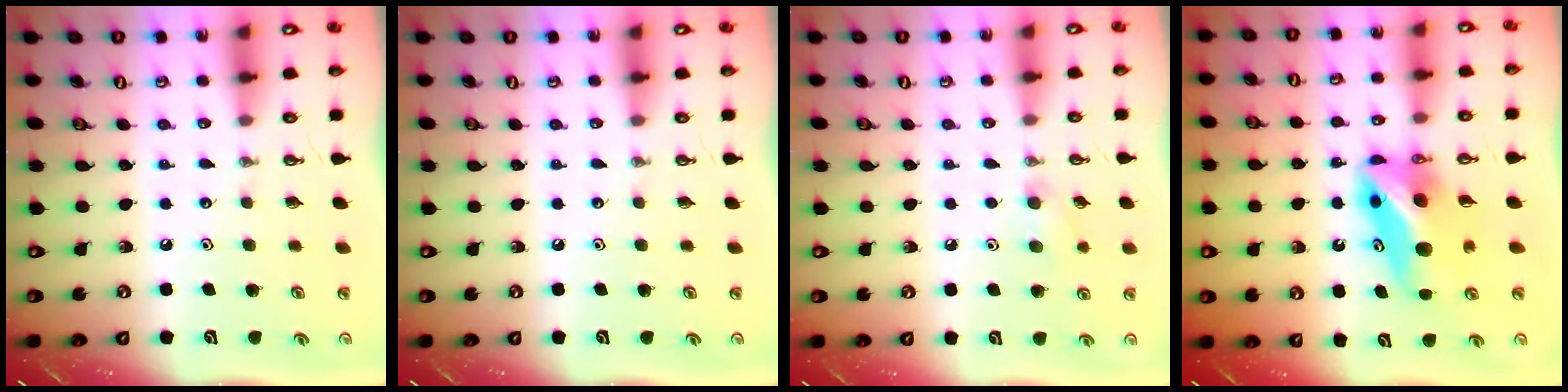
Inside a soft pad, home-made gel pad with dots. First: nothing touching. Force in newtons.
{"total": 0.0}
{"total": 6.8, "press": 6.6, "slide": 1.6}
{"total": 9.4, "press": 9.2, "slide": 1.7}